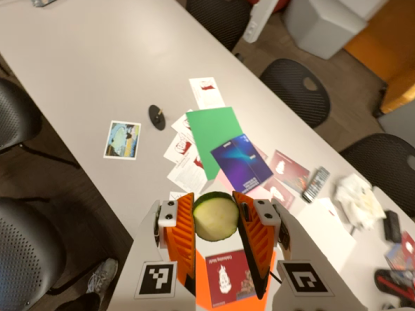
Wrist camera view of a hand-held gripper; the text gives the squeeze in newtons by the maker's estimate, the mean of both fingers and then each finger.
{"total": 13.9, "left": 14.2, "right": 13.6}